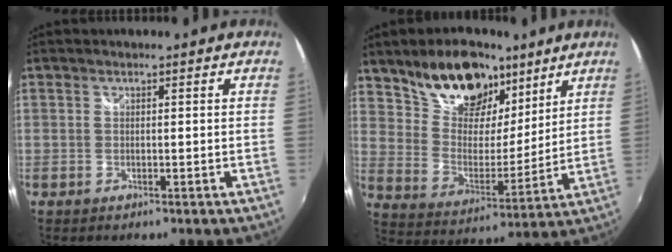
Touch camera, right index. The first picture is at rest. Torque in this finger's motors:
{"motor_torque": [0.38, 0.38, 0.21, 0.09]}